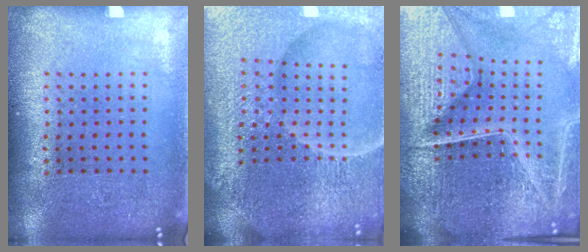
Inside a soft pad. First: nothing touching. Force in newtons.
{"total": 6.4, "press": 5.7, "slide": 2.9}
{"total": 6.8, "press": 6.0, "slide": 3.1}